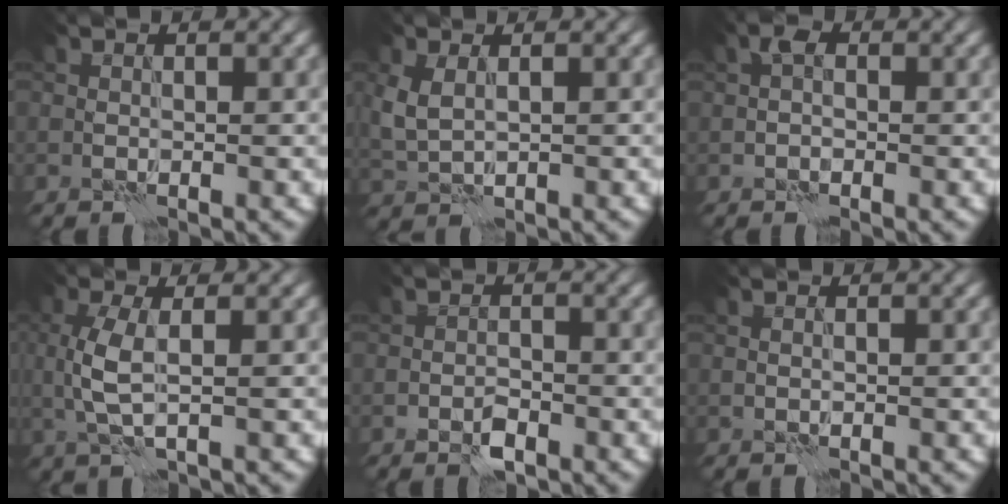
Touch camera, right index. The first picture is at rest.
{"total": 2.4, "force": [0.7, 1.4, 1.9], "torque": [-0.053, 0.001, 0.018]}
{"total": 1.4, "force": [-0.1, 1.0, 1.0], "torque": [-0.017, 0.005, -0.008]}
{"total": 3.2, "force": [0.3, 0.9, 3.0], "torque": [-0.072, -0.001, 0.007]}
{"total": 1.8, "force": [-1.2, 0.8, 1.1], "torque": [-0.016, 0.003, -0.024]}
{"total": 0.0}